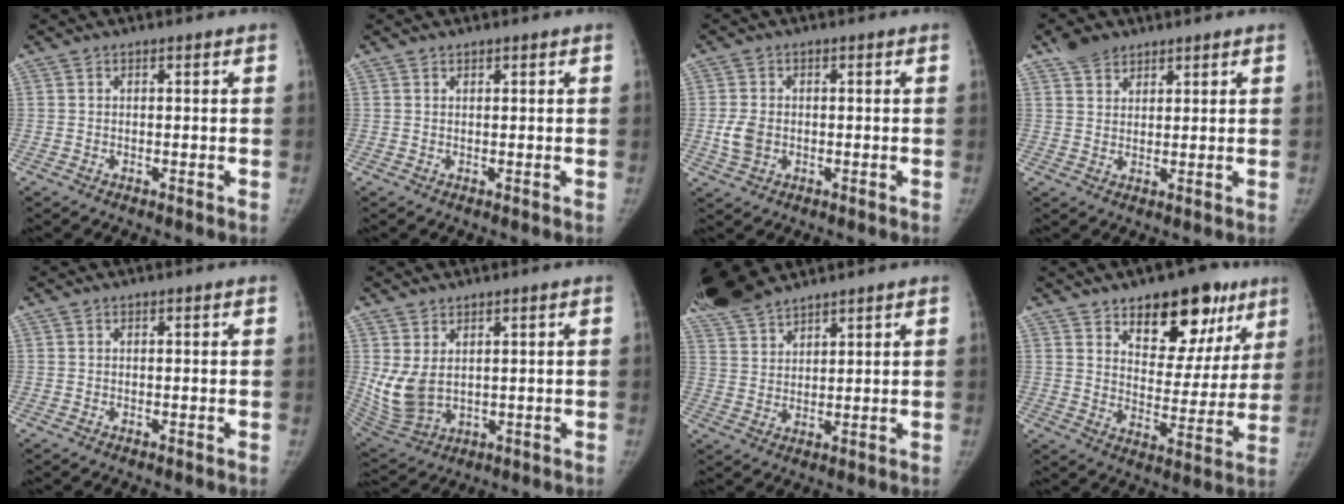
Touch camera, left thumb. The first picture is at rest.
{"total": 0.6, "force": [0.5, 0.3, 0.1], "torque": [0.000, -0.004, 0.008]}
{"total": 4.3, "force": [-0.4, 3.2, 2.8], "torque": [-0.058, 0.000, -0.005]}
{"total": 4.7, "force": [3.4, 2.9, 1.3], "torque": [-0.007, -0.013, 0.065]}
{"total": 0.0}
{"total": 8.5, "force": [2.1, 5.3, 6.3], "torque": [-0.133, -0.016, 0.063]}
{"total": 8.4, "force": [7.8, 1.8, 2.3], "torque": [-0.049, -0.016, 0.167]}
{"total": 17.5, "force": [10.5, 9.4, 10.2], "torque": [-0.068, -0.052, 0.151]}